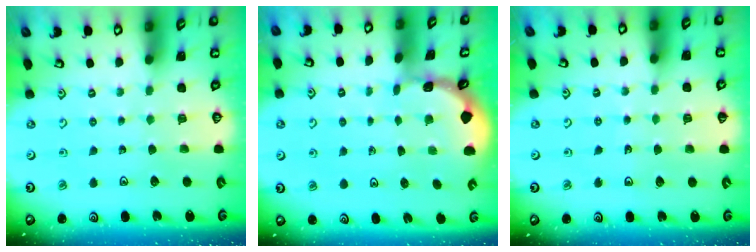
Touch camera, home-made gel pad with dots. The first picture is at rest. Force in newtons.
{"total": 0.0}
{"total": 2.9, "press": 2.6, "slide": 1.1}